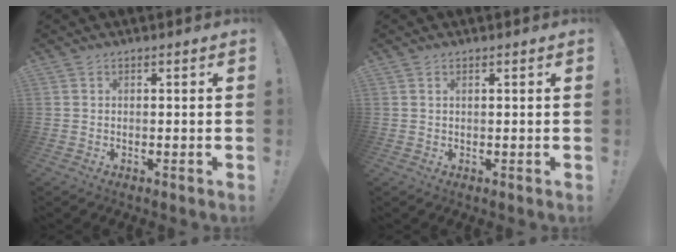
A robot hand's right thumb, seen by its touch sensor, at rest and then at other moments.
{"total": 0.6, "force": [0.4, 0.0, 0.4], "torque": [-0.010, 0.001, 0.008]}